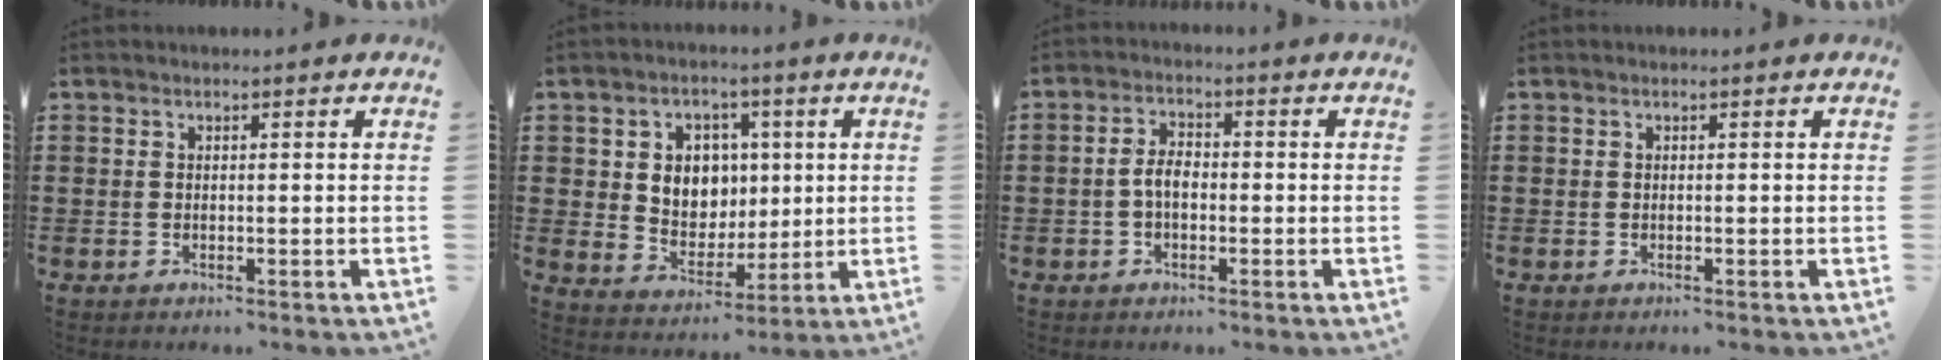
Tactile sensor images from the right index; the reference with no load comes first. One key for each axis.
{"total": 6.6, "fx": 1.6, "fy": 5.9, "fz": 2.4, "tx": -0.061, "ty": 0.012, "tz": 0.026}
{"total": 3.4, "fx": -0.7, "fy": 1.7, "fz": 2.8, "tx": -0.068, "ty": -0.001, "tz": -0.017}
{"total": 0.0}